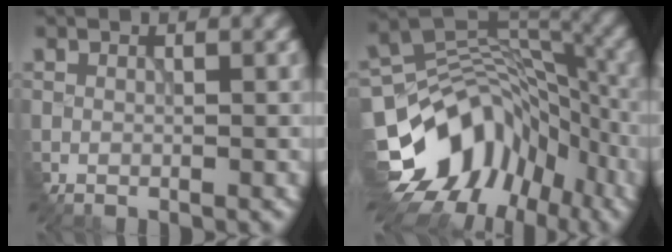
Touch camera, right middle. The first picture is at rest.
{"total": 11.3, "force": [-5.1, 8.4, 5.6], "torque": [-0.121, 0.012, -0.086]}